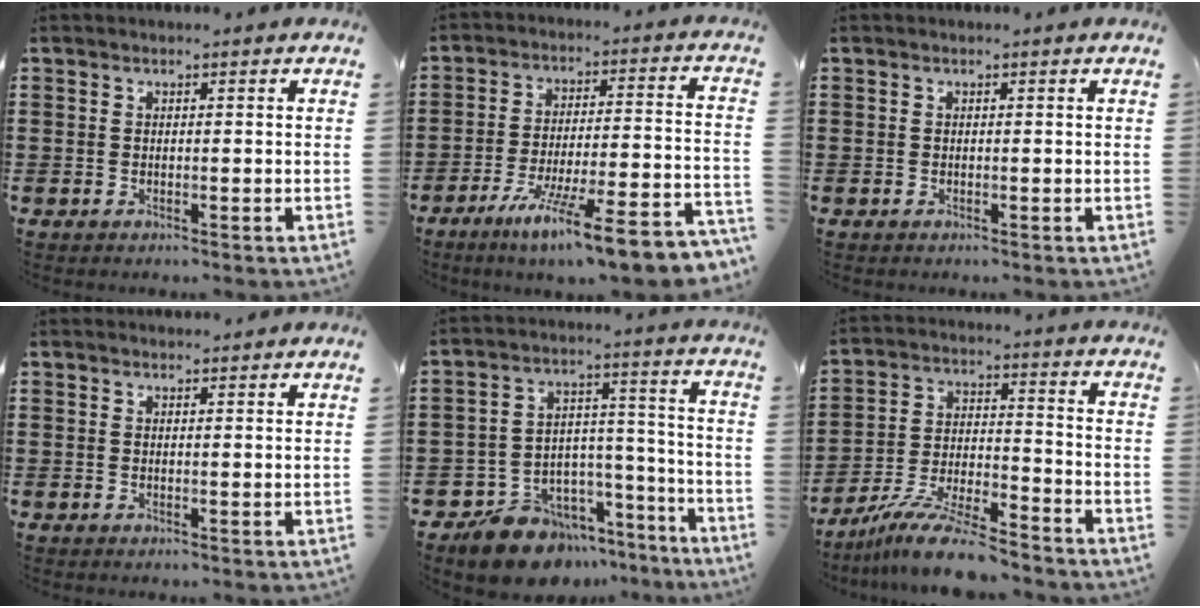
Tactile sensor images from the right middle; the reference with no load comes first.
{"total": 11.3, "force": [-8.7, 0.2, 7.1], "torque": [-0.116, 0.006, -0.162]}
{"total": 0.0}
{"total": 0.9, "force": [0.8, 0.2, 0.0], "torque": [0.005, -0.002, 0.015]}
{"total": 10.3, "force": [-9.2, 4.5, 1.2], "torque": [-0.027, 0.038, -0.170]}
{"total": 10.3, "force": [-9.1, 1.1, 4.8], "torque": [-0.093, 0.016, -0.176]}